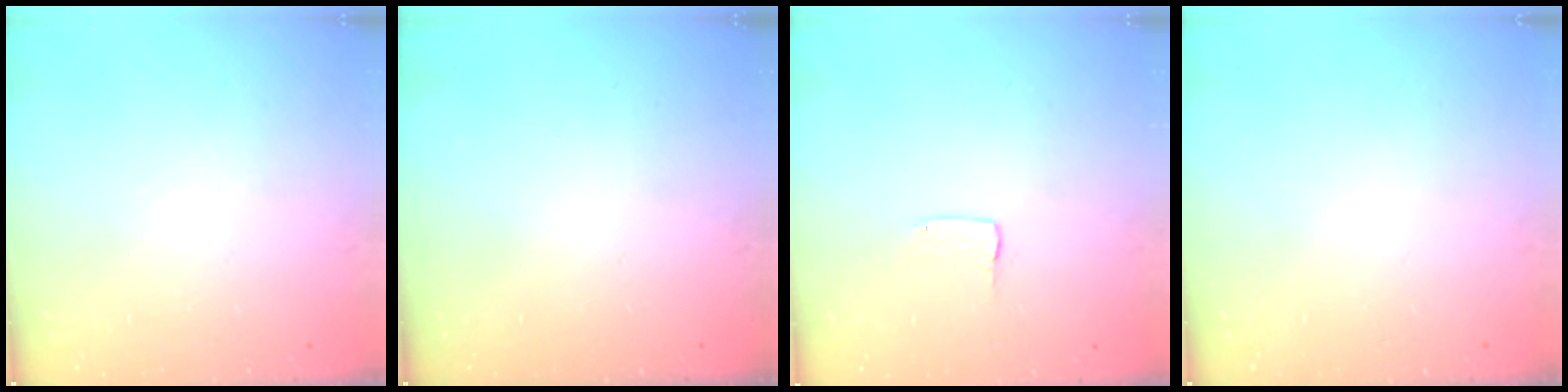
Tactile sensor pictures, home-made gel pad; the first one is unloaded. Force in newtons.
{"total": 0.0}
{"total": 2.0, "press": 2.0, "slide": 0.2}
{"total": 0.0}